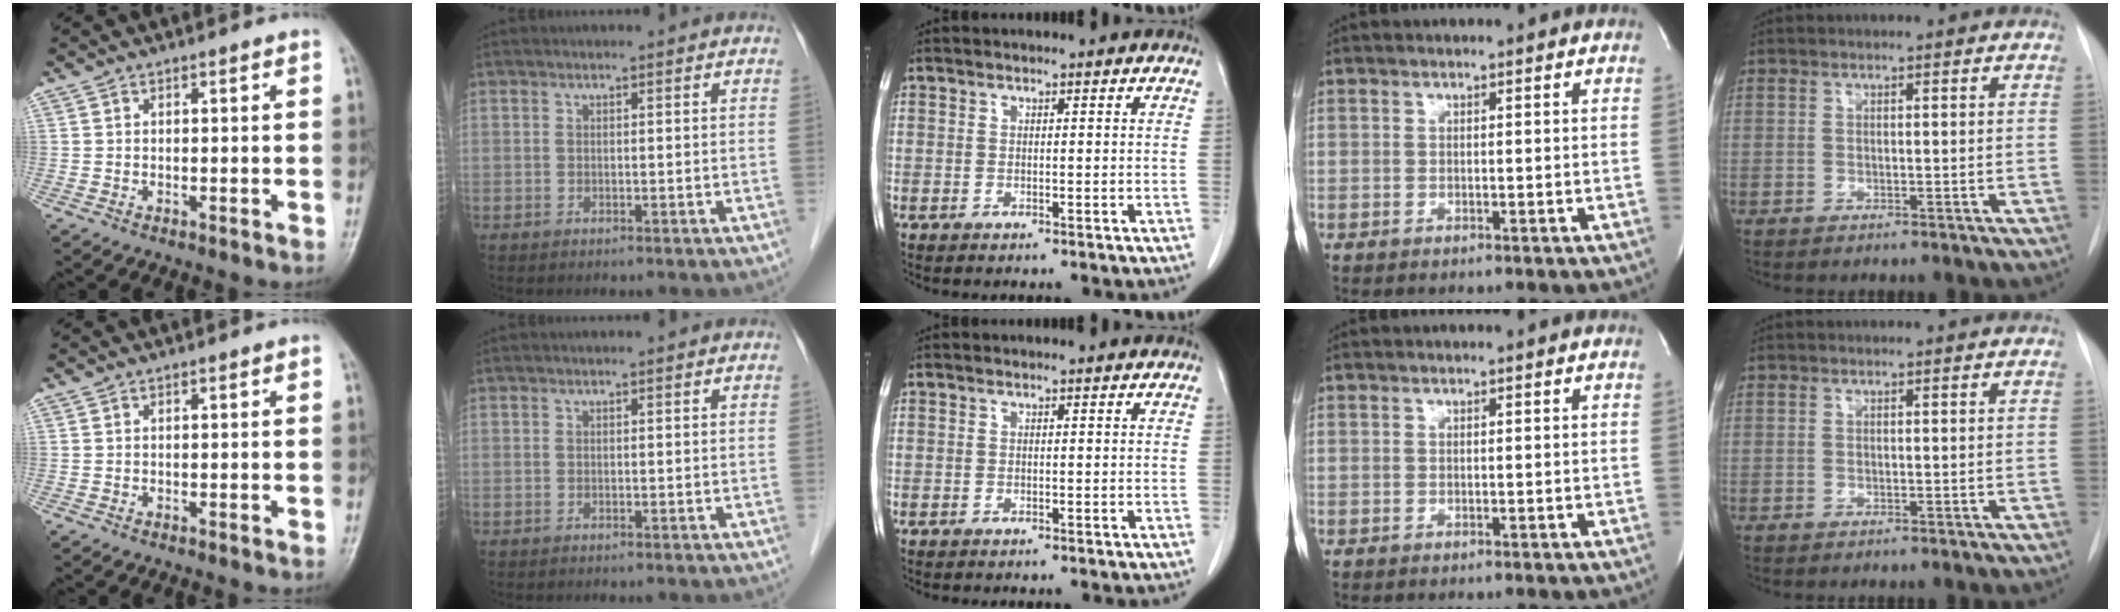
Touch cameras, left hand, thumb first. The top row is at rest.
{}